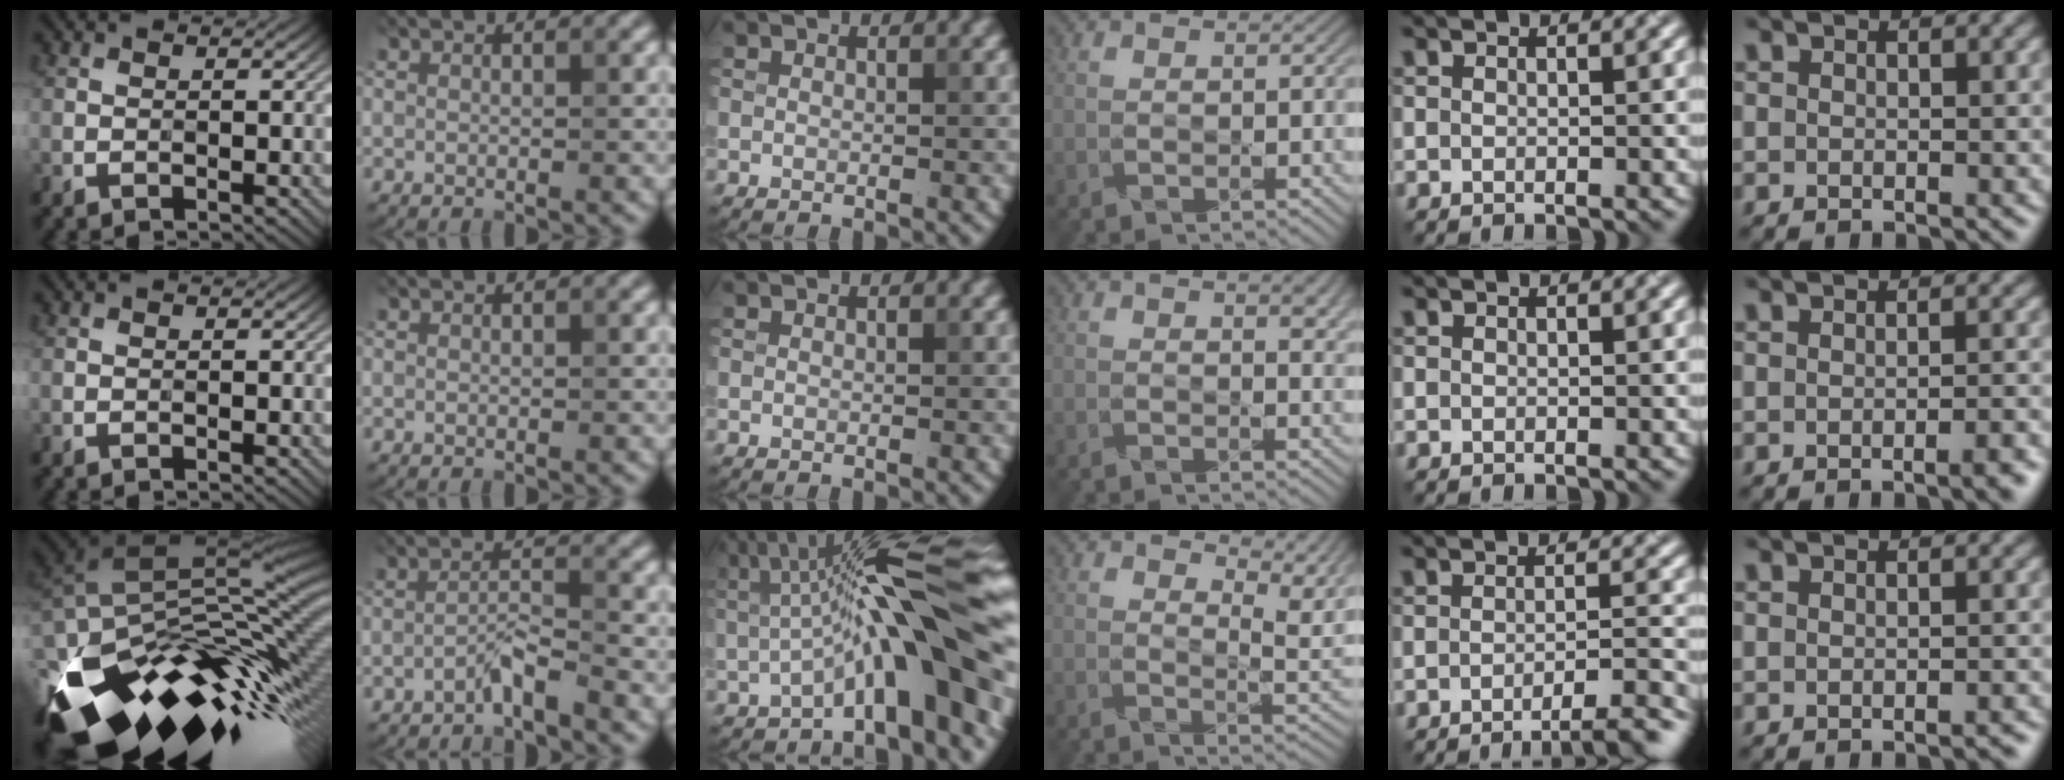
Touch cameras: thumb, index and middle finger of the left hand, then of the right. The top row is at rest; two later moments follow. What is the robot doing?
{"motion": "twist", "object": "bottle cap"}